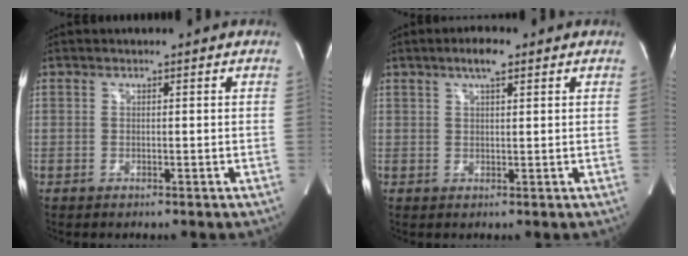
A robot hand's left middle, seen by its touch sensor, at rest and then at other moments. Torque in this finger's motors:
{"motor_torque": [0.38, -0.01, 0.01, 0.03]}